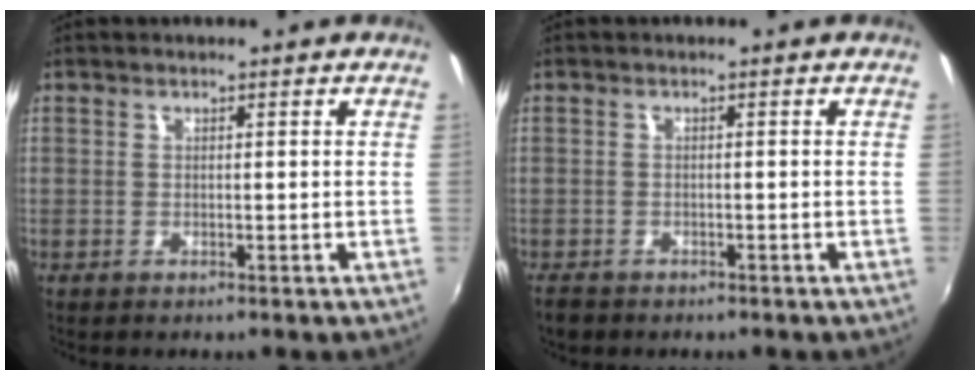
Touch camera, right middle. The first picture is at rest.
{"total": 2.7, "force": [-2.1, 1.4, 0.9], "torque": [-0.025, -0.009, -0.037]}